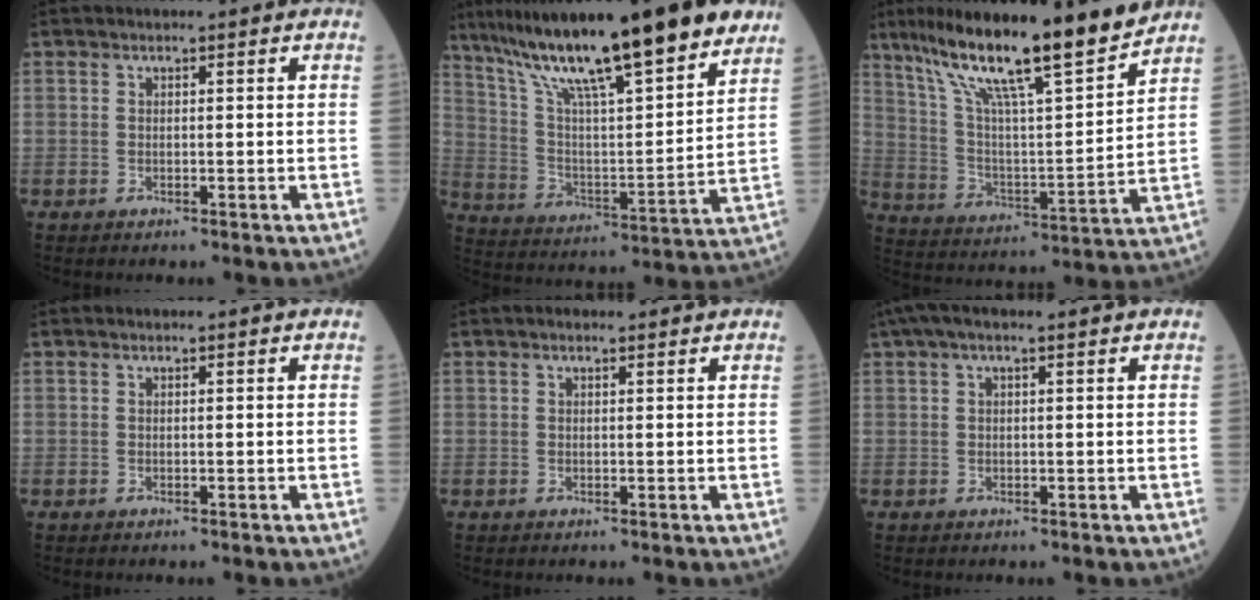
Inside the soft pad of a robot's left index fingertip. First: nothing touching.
{"total": 24.3, "force": [18.1, 2.2, 16.1], "torque": [-0.270, 0.008, 0.295]}
{"total": 17.5, "force": [14.1, 0.7, 10.4], "torque": [-0.179, 0.001, 0.244]}
{"total": 0.0}
{"total": 1.0, "force": [0.8, 0.3, 0.6], "torque": [-0.018, 0.008, 0.011]}
{"total": 5.6, "force": [3.7, 1.0, 4.1], "torque": [-0.081, 0.045, 0.063]}